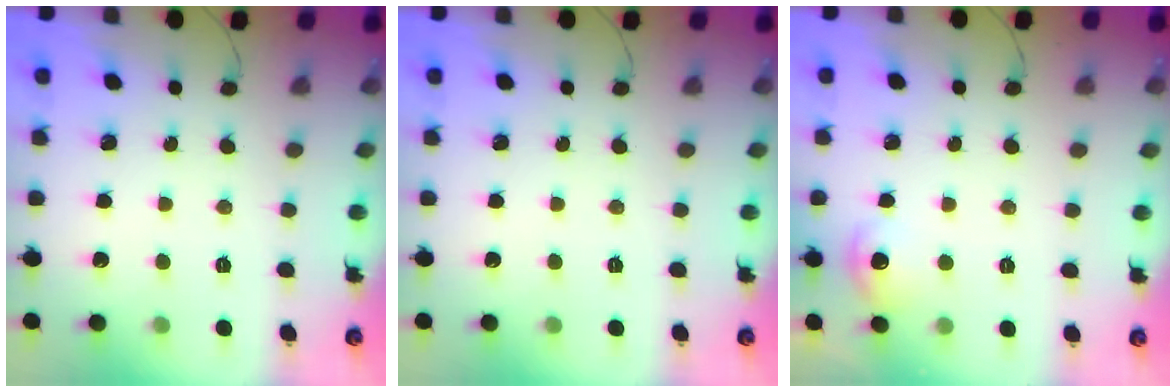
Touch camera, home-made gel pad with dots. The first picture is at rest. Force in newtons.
{"total": 0.0}
{"total": 6.3, "press": 6.1, "slide": 1.7}